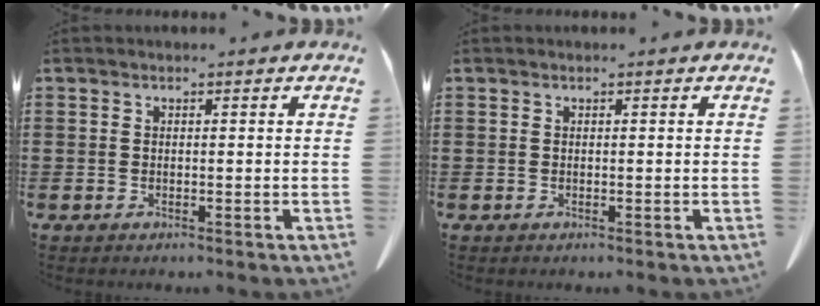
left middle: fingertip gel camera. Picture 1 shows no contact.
{"total": 0.0}